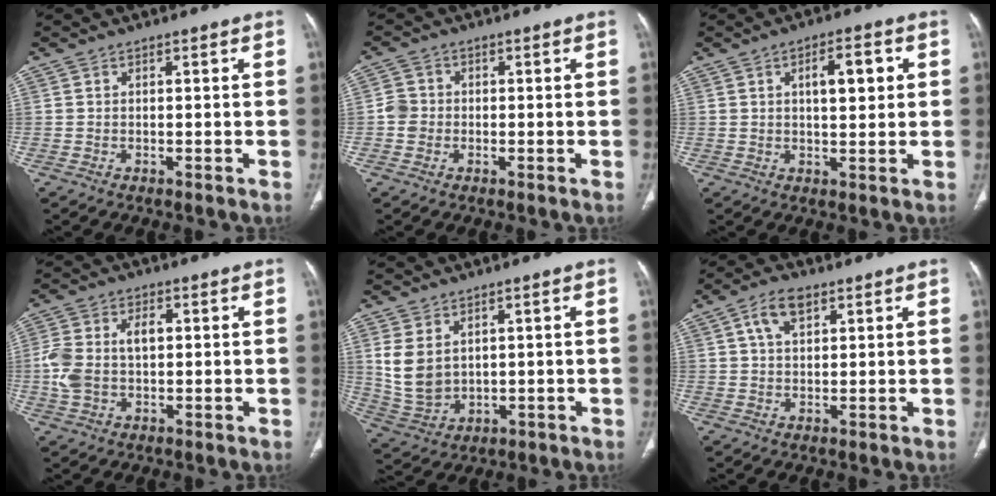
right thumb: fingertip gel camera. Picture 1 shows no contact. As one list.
[{"total": 3.1, "force": [-0.4, 2.9, 1.1], "torque": [-0.009, 0.008, -0.013]}, {"total": 6.8, "force": [1.9, 2.7, 5.9], "torque": [-0.079, -0.001, 0.031]}, {"total": 9.0, "force": [0.6, 5.5, 7.1], "torque": [-0.159, 0.018, 0.015]}, {"total": 8.4, "force": [2.1, 6.1, 5.4], "torque": [-0.102, -0.010, 0.065]}, {"total": 5.7, "force": [2.7, 3.1, 3.9], "torque": [-0.066, -0.001, 0.049]}]